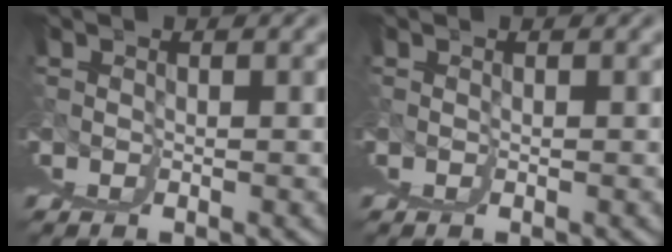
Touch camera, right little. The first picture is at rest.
{"total": 0.0}